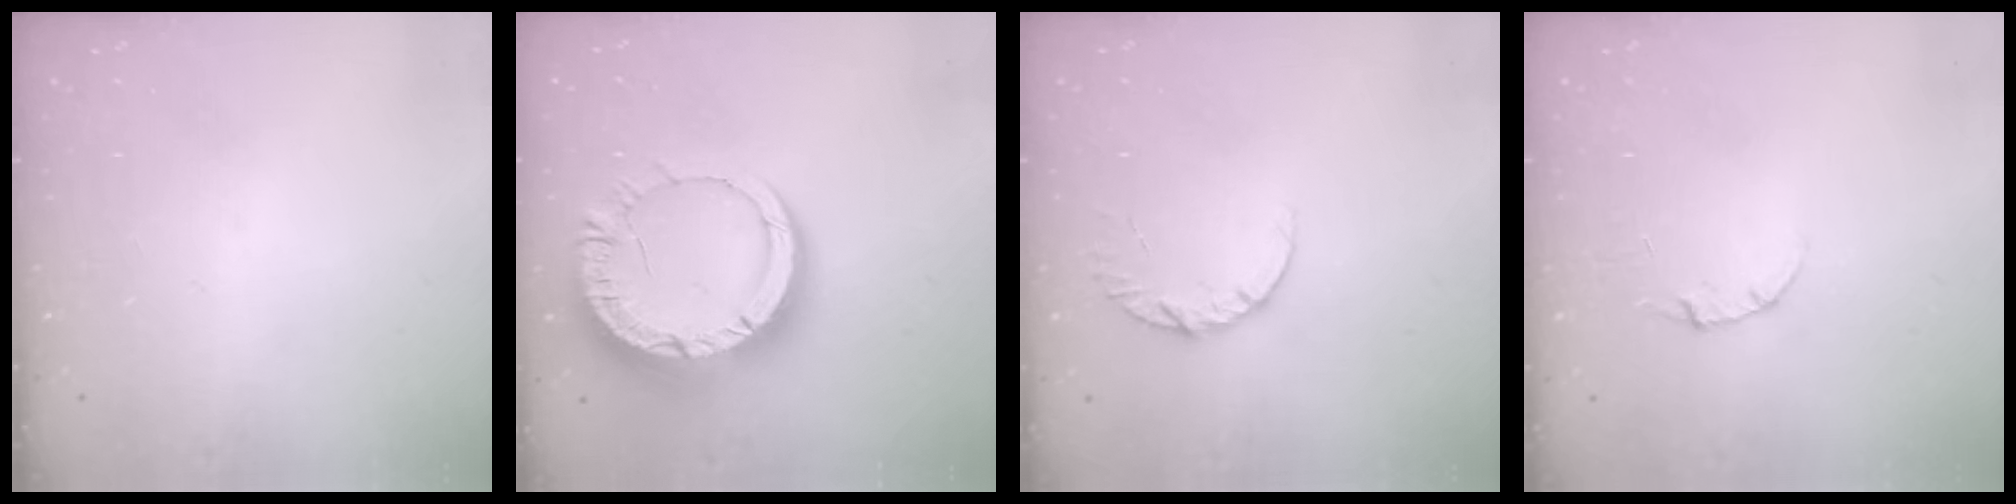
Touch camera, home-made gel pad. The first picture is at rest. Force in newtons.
{"total": 16.1, "press": 16.1, "slide": 1.6}
{"total": 6.3, "press": 6.3, "slide": 0.6}
{"total": 3.3, "press": 3.2, "slide": 0.3}